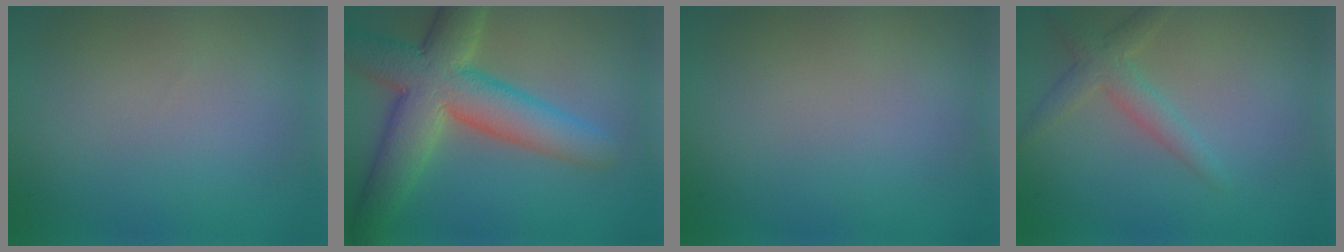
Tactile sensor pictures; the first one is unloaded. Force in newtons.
{"total": 9.5, "press": 9.5, "slide": 0.7}
{"total": 0.0}
{"total": 2.5, "press": 2.5, "slide": 0.2}